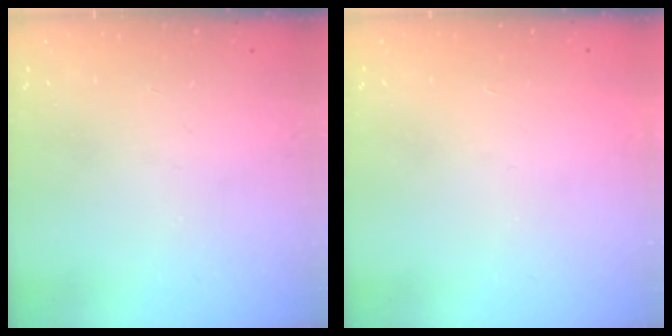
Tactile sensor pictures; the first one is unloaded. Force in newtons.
{"total": 1.5, "press": 1.5, "slide": 0.1}